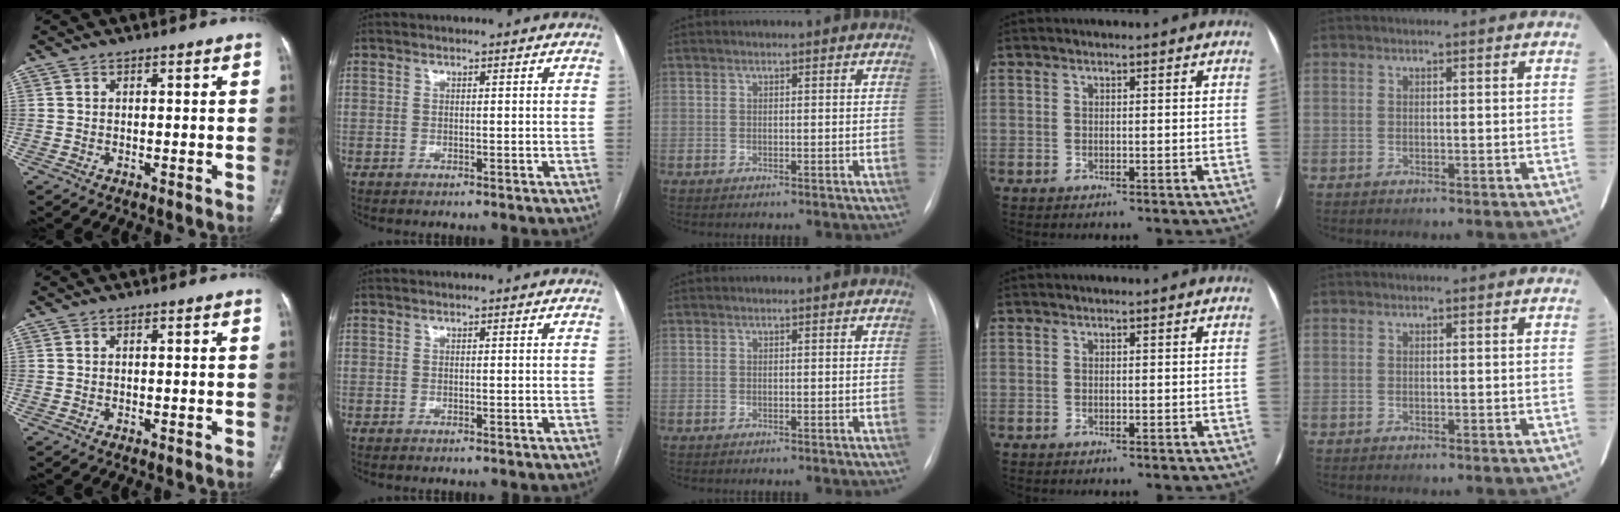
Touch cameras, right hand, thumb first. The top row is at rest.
{}